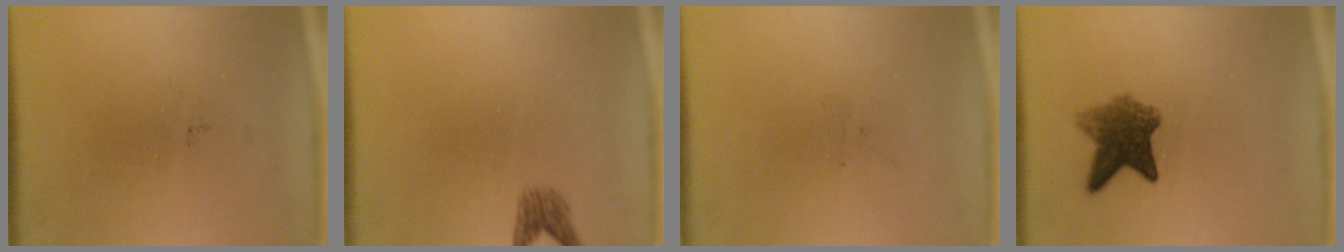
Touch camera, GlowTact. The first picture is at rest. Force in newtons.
{"total": 1.8}
{"total": 0.0}
{"total": 5.7}